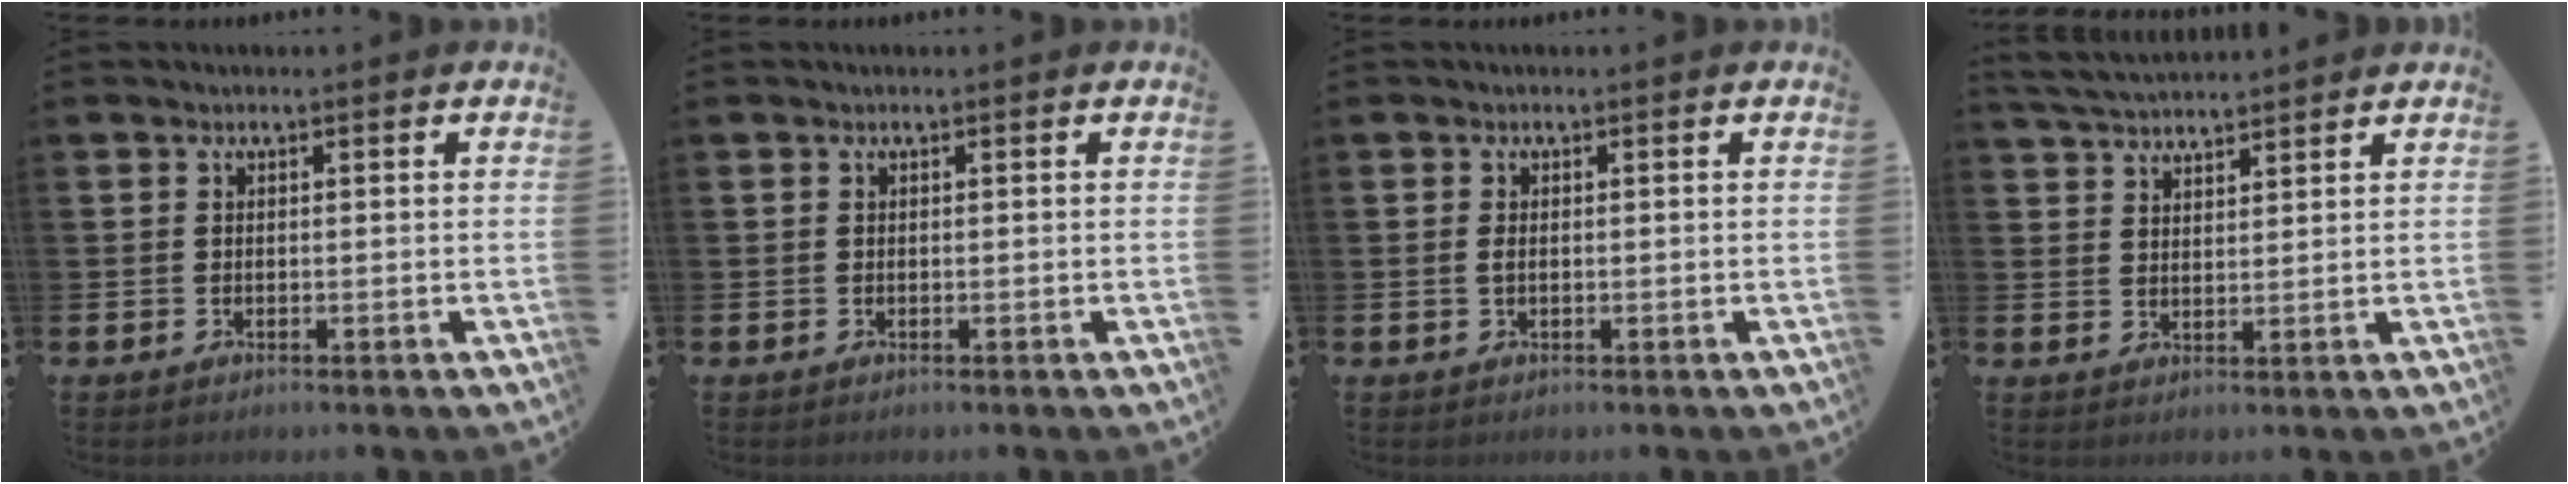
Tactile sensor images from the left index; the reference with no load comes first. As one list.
[{"total": 0.0}, {"total": 1.0, "force": [0.1, 0.5, 0.9], "torque": [-0.011, 0.002, -0.002]}, {"total": 4.0, "force": [4.0, 0.4, 0.5], "torque": [-0.027, -0.015, 0.074]}]